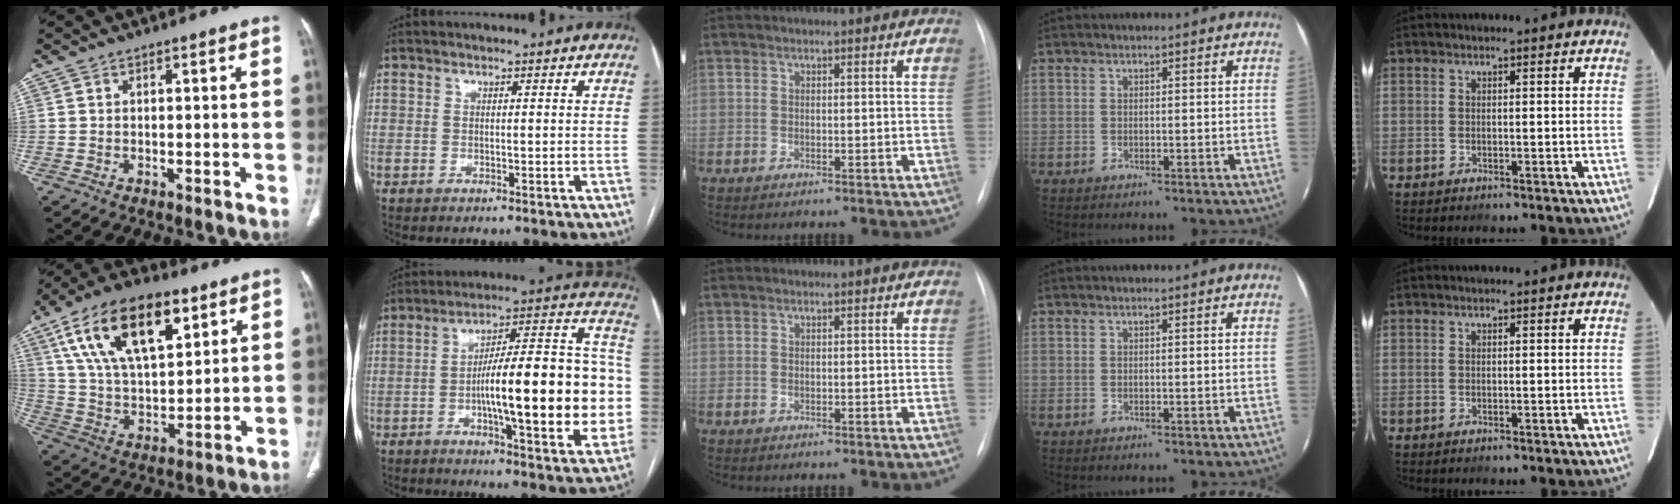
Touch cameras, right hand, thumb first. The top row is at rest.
{"thumb": {"total": 21.7, "force": [10.5, 10.5, 15.8], "torque": [-0.259, -0.023, 0.192]}, "index": {"total": 23.6, "force": [-3.3, 4.3, 23.0], "torque": [-0.279, 0.032, -0.043]}}